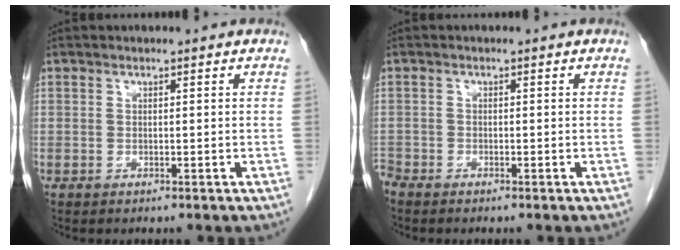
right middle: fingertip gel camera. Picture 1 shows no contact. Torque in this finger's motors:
{"motor_torque": [-0.03, 0.03, -0.07, -0.01]}